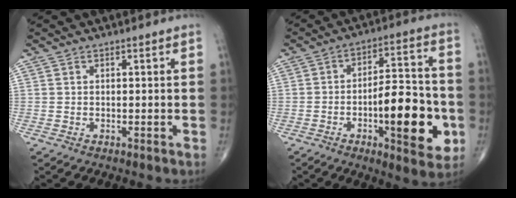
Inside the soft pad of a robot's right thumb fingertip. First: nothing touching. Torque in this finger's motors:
{"motor_torque": [1.13, 2.32, 1.68, -0.24, 0.13]}